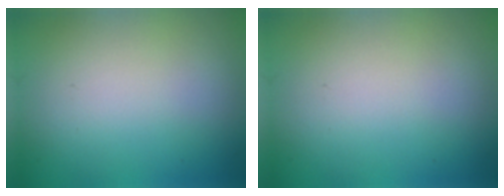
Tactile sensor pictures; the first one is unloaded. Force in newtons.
{"total": 0.0}